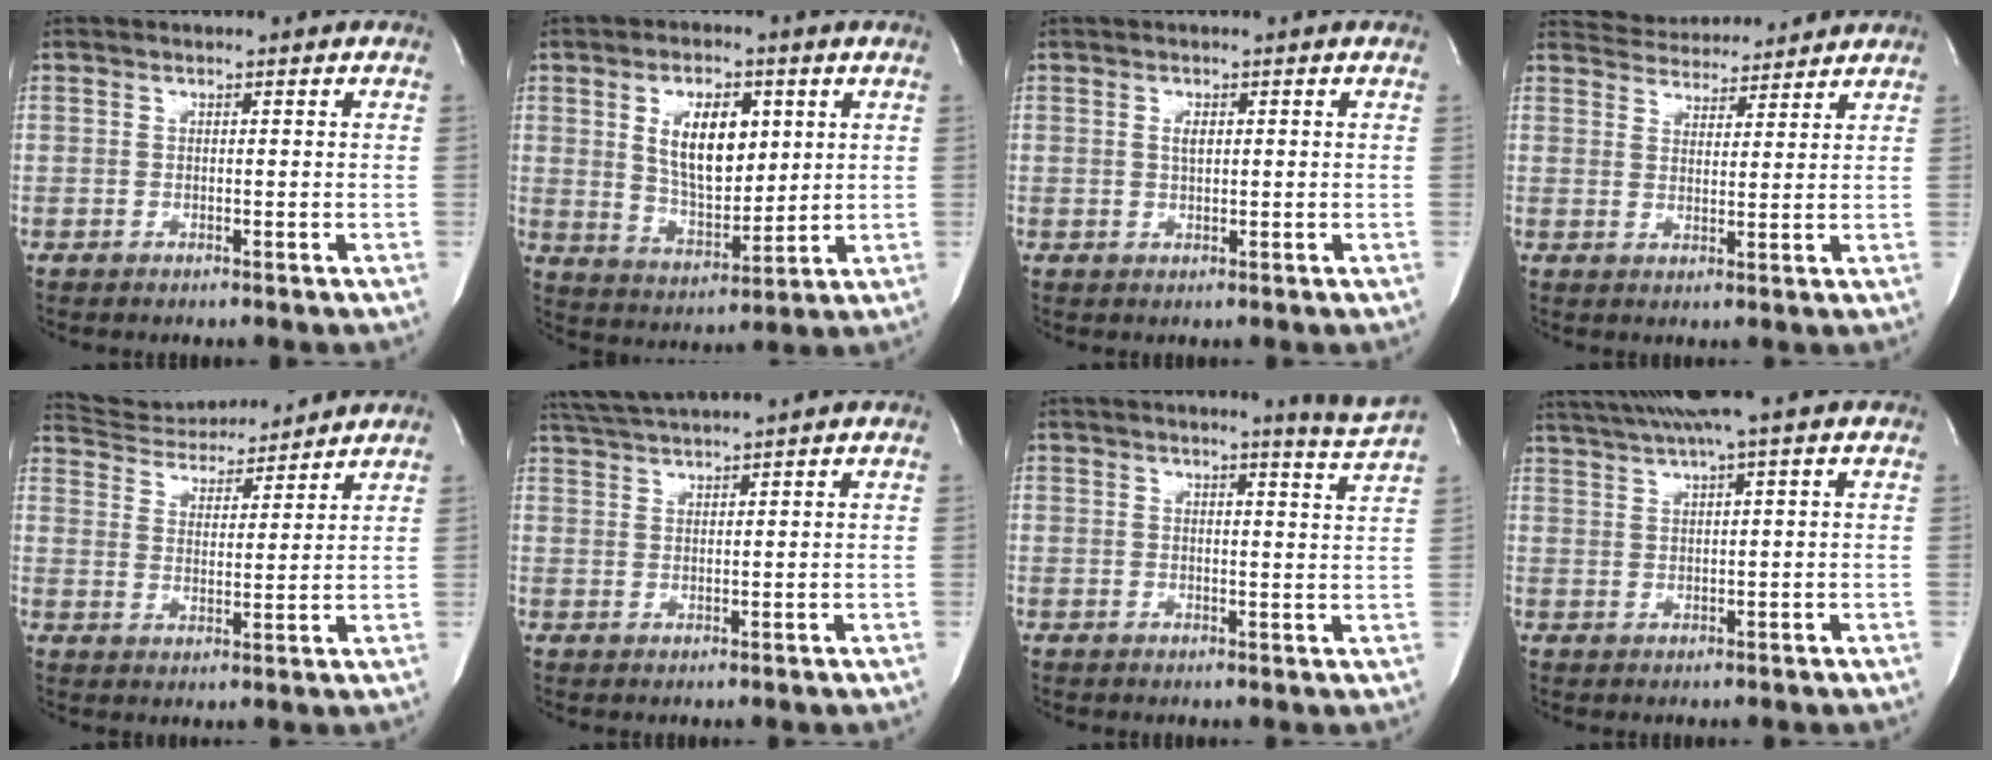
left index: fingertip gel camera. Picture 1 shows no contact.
{"total": 9.9, "force": [3.0, 4.6, 8.3], "torque": [-0.150, -0.008, 0.058]}
{"total": 1.2, "force": [0.3, 0.4, 1.1], "torque": [-0.022, -0.008, 0.005]}
{"total": 8.8, "force": [8.5, 1.7, 1.3], "torque": [-0.026, 0.012, 0.124]}
{"total": 12.5, "force": [11.9, 2.0, 2.9], "torque": [-0.051, 0.009, 0.192]}
{"total": 5.8, "force": [5.4, -1.5, 1.7], "torque": [-0.034, 0.014, 0.097]}
{"total": 4.3, "force": [3.8, -2.1, 0.7], "torque": [-0.024, -0.061, 0.042]}
{"total": 7.1, "force": [5.5, -1.7, 4.1], "torque": [-0.074, 0.020, 0.089]}